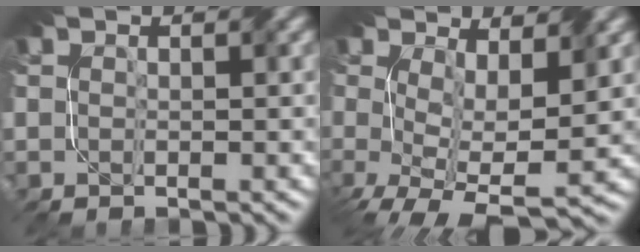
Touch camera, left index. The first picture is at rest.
{"total": 8.1, "force": [0.2, 3.9, 7.2], "torque": [-0.144, -0.023, 0.010]}